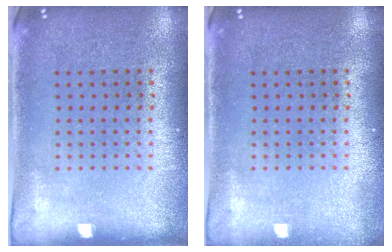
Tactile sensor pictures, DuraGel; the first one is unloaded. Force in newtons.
{"total": 0.6, "press": 0.5, "slide": 0.2}